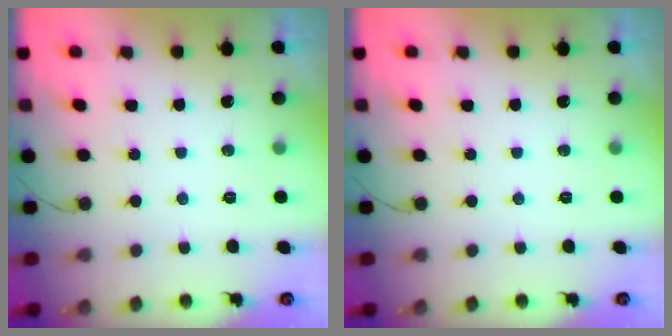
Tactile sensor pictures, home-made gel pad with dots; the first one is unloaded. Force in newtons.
{"total": 0.0}